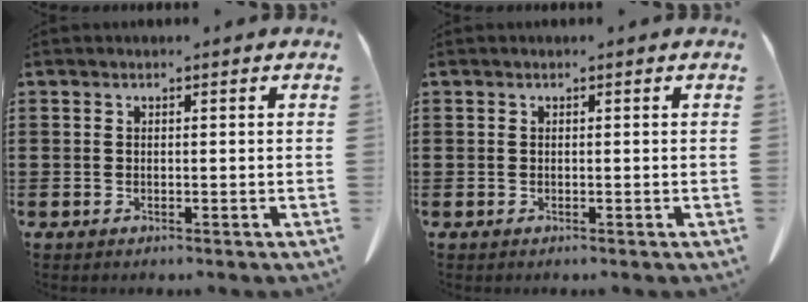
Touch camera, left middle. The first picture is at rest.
{"total": 0.0}